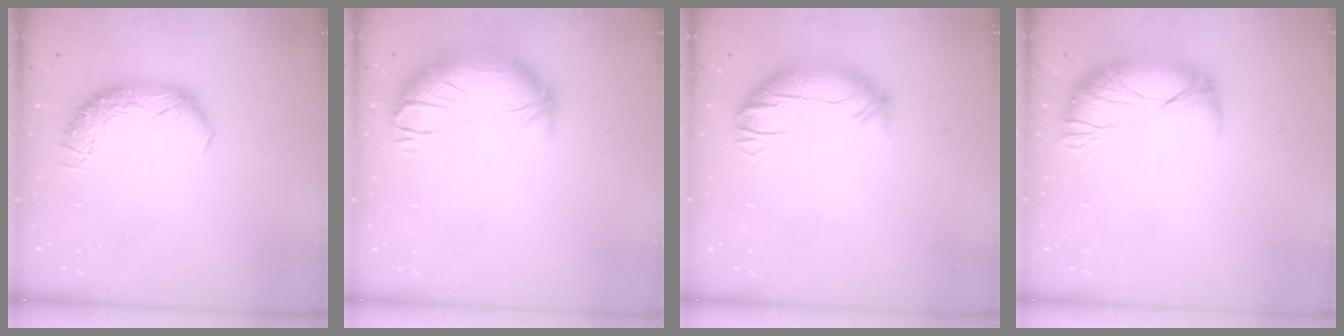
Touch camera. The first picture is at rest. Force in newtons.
{"total": 3.3, "press": 0.7, "slide": 3.3}
{"total": 2.5, "press": 0.8, "slide": 2.4}
{"total": 3.2, "press": 2.2, "slide": 2.2}